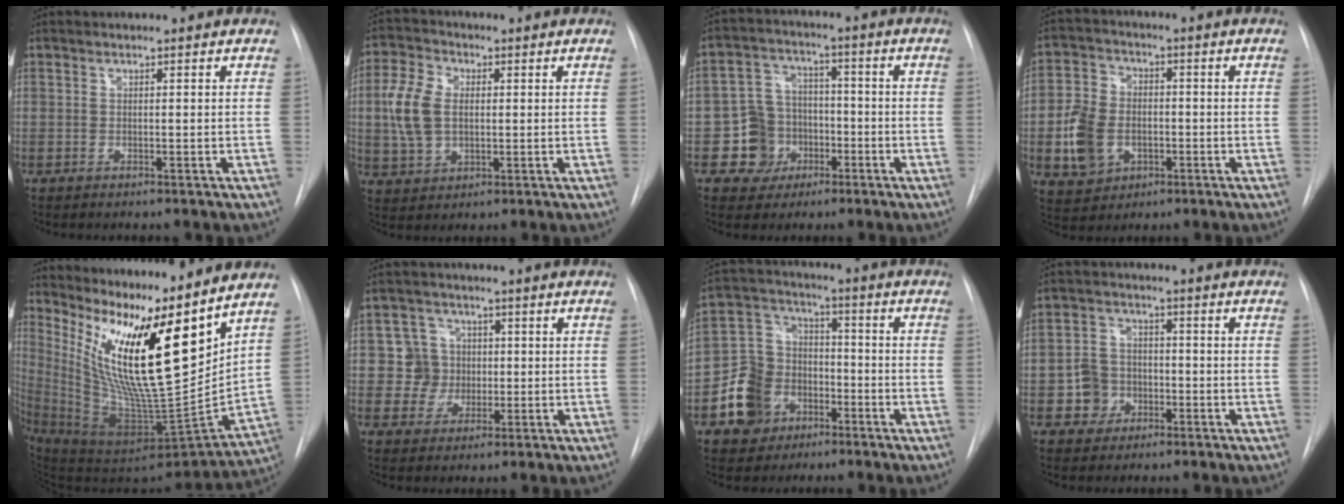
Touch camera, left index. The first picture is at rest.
{"total": 8.2, "force": [0.7, 5.5, 6.0], "torque": [-0.147, 0.017, 0.018]}
{"total": 8.0, "force": [-3.1, 7.3, 1.2], "torque": [-0.018, 0.022, -0.043]}
{"total": 9.6, "force": [-2.2, 7.6, 5.4], "torque": [-0.126, 0.018, -0.031]}
{"total": 20.4, "force": [12.0, 2.3, 16.3], "torque": [-0.289, -0.028, 0.212]}
{"total": 5.7, "force": [0.1, 5.7, 0.4], "torque": [-0.001, 0.020, 0.006]}
{"total": 10.8, "force": [-4.8, 9.1, 3.5], "torque": [-0.081, 0.029, -0.079]}
{"total": 5.7, "force": [-2.1, 5.1, 1.3], "torque": [-0.023, 0.017, -0.031]}